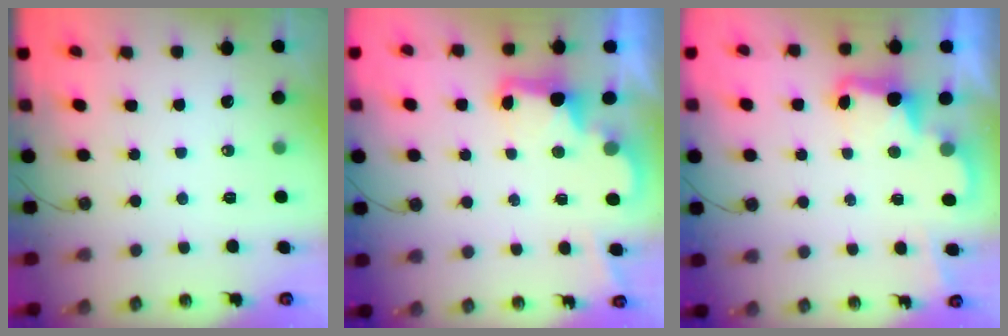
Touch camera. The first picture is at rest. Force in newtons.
{"total": 3.0, "press": 2.9, "slide": 0.6}
{"total": 3.3, "press": 3.3, "slide": 0.5}